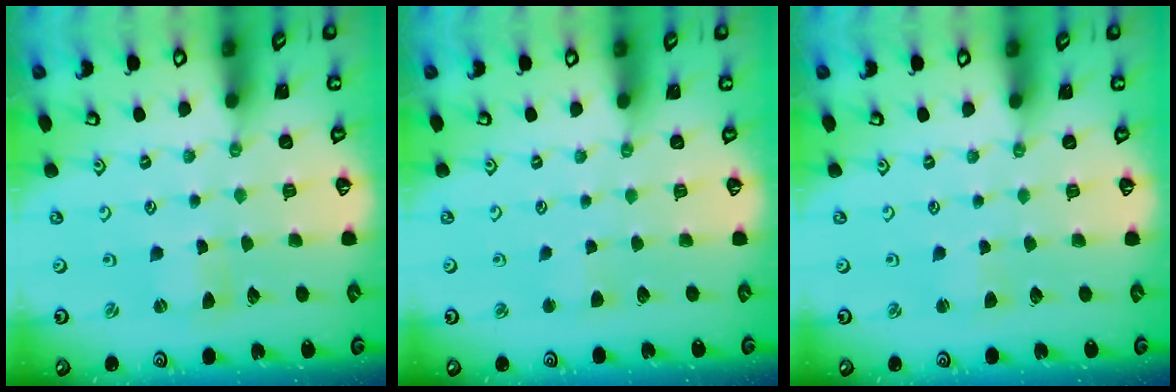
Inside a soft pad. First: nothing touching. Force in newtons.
{"total": 2.8, "press": 2.7, "slide": 0.4}
{"total": 2.1, "press": 2.1, "slide": 0.3}